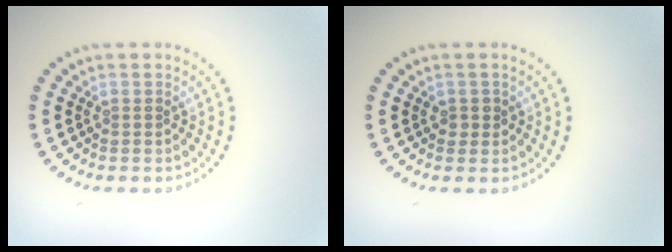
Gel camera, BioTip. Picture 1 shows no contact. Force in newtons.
{"total": 0.8, "press": 0.7, "slide": 0.4}